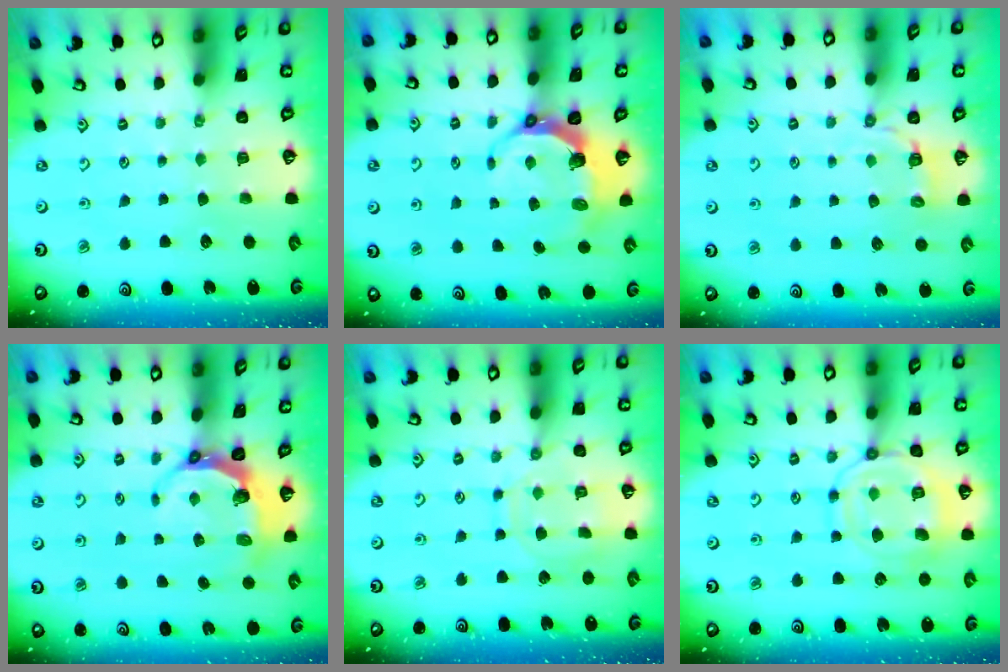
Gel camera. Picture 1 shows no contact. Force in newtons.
{"total": 7.0, "press": 5.6, "slide": 4.3}
{"total": 3.0, "press": 1.6, "slide": 2.5}
{"total": 6.5, "press": 5.1, "slide": 4.1}
{"total": 11.1, "press": 11.0, "slide": 0.7}
{"total": 14.4, "press": 14.4, "slide": 1.4}